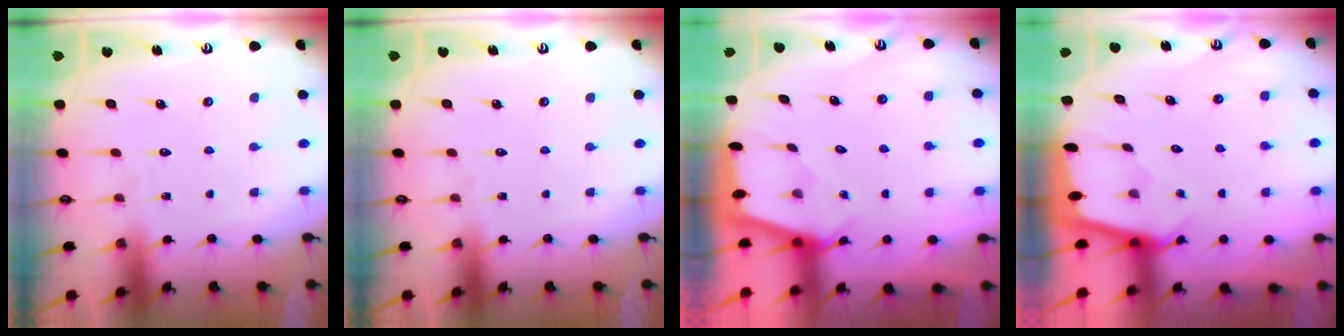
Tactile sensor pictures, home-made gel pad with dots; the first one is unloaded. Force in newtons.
{"total": 0.0}
{"total": 2.3, "press": 2.3, "slide": 0.3}
{"total": 1.8, "press": 1.8, "slide": 0.2}